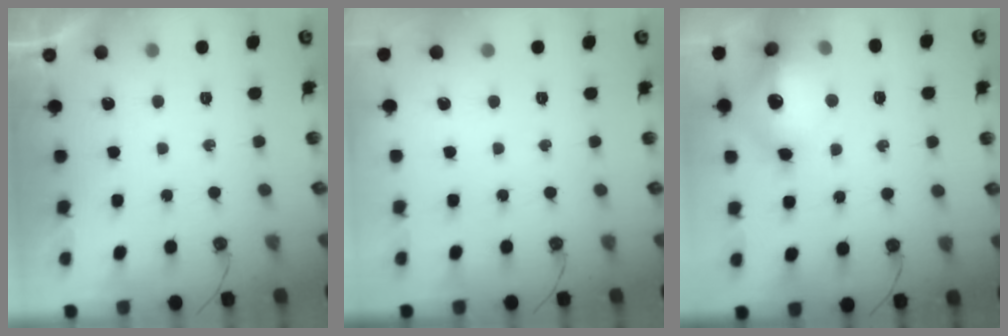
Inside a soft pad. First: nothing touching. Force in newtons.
{"total": 0.0}
{"total": 17.8, "press": 17.7, "slide": 1.7}